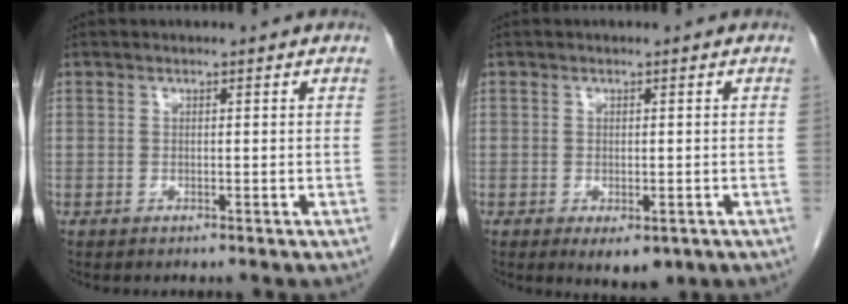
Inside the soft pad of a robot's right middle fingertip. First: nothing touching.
{"total": 3.5, "force": [-1.6, 1.7, 2.6], "torque": [-0.032, -0.006, -0.012]}